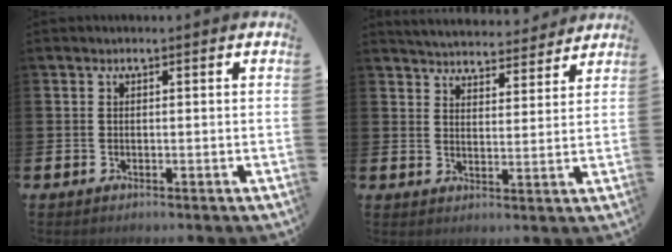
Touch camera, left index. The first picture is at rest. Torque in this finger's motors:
{"motor_torque": [1.04, -1.04, 0.18, 0.12]}